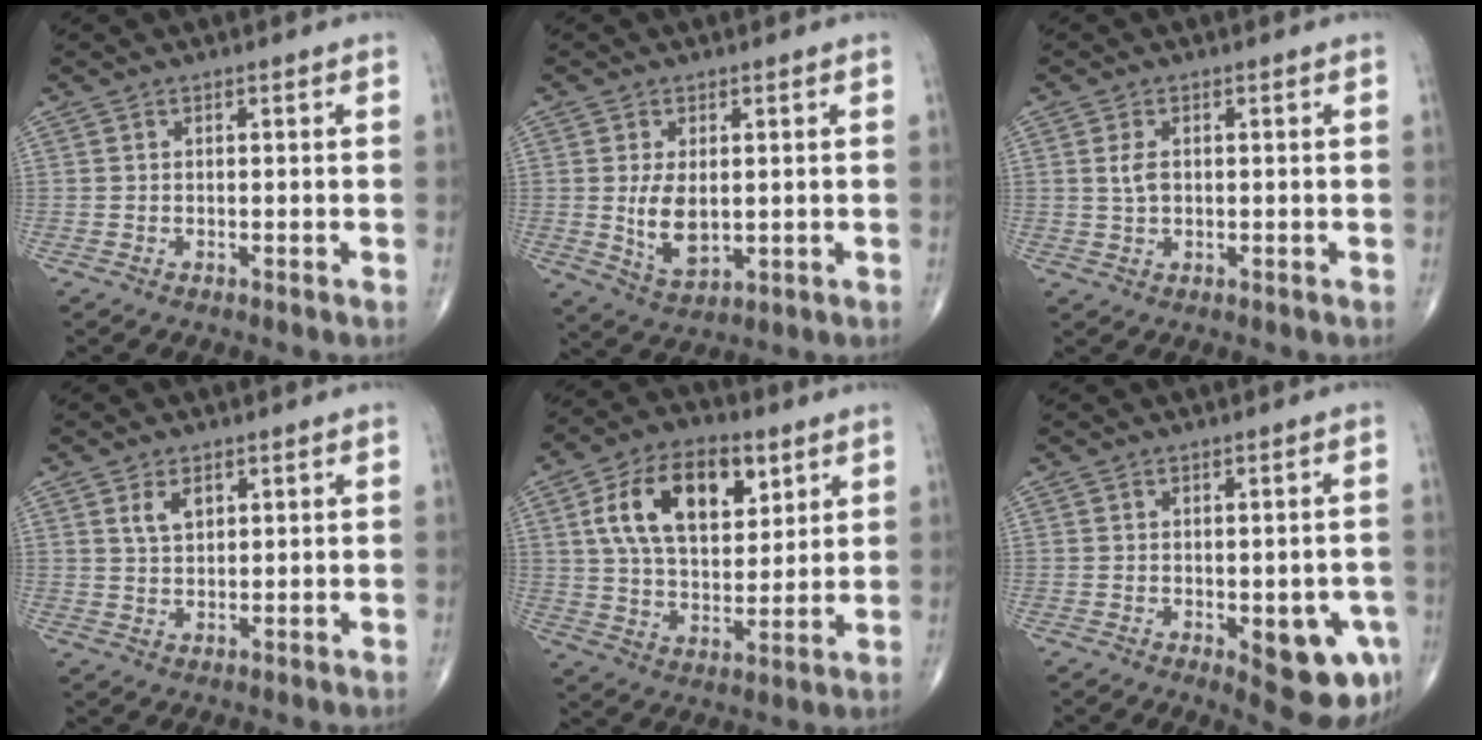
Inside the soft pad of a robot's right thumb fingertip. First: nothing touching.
{"total": 6.9, "force": [0.3, 3.8, 5.8], "torque": [-0.100, -0.017, 0.018]}
{"total": 2.6, "force": [0.5, 1.5, 2.0], "torque": [-0.040, -0.001, 0.010]}
{"total": 3.6, "force": [1.8, 2.0, 2.4], "torque": [-0.038, -0.007, 0.037]}
{"total": 17.5, "force": [6.6, 9.9, 12.7], "torque": [-0.188, -0.015, 0.118]}
{"total": 10.4, "force": [-3.3, 4.2, 9.0], "torque": [-0.083, -0.002, -0.029]}